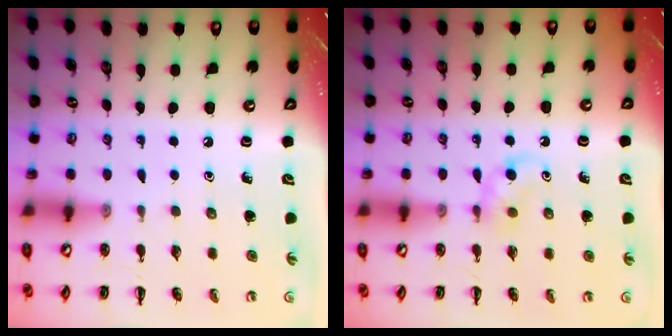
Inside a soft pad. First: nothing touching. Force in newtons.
{"total": 4.7, "press": 4.6, "slide": 1.0}